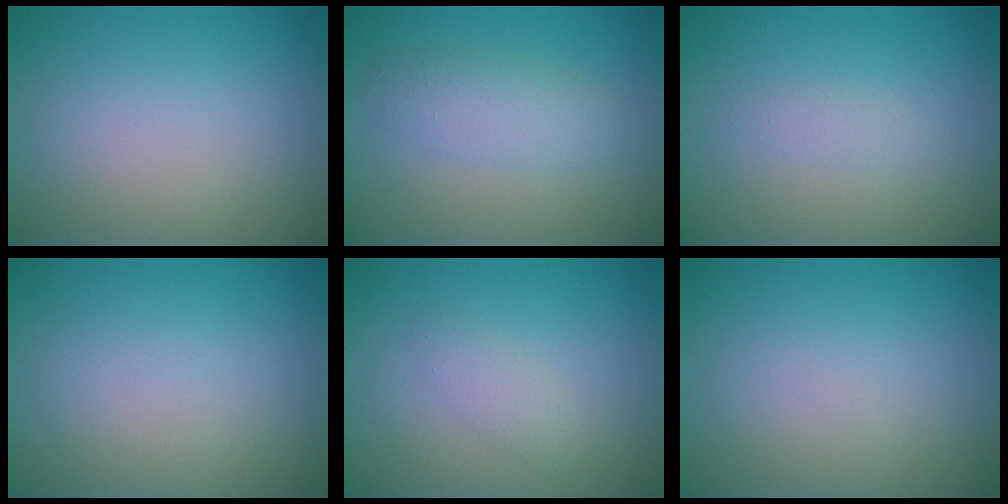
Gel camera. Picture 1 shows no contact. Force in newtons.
{"total": 3.0, "press": 3.0, "slide": 0.2}
{"total": 0.9, "press": 0.9, "slide": 0.0}
{"total": 0.0}
{"total": 1.4, "press": 1.4, "slide": 0.1}
{"total": 0.0}